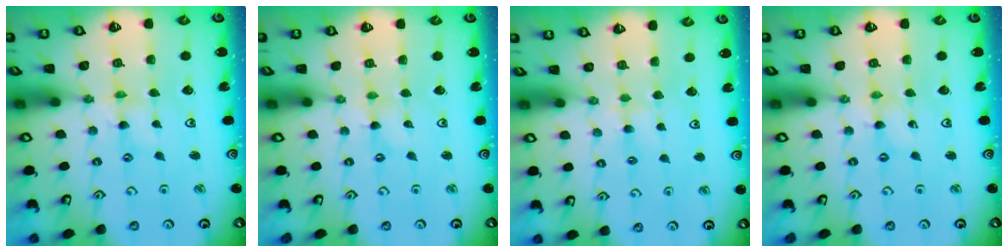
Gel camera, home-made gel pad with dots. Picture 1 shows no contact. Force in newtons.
{"total": 0.0}
{"total": 2.9, "press": 2.9, "slide": 0.5}
{"total": 0.8, "press": 0.8, "slide": 0.1}